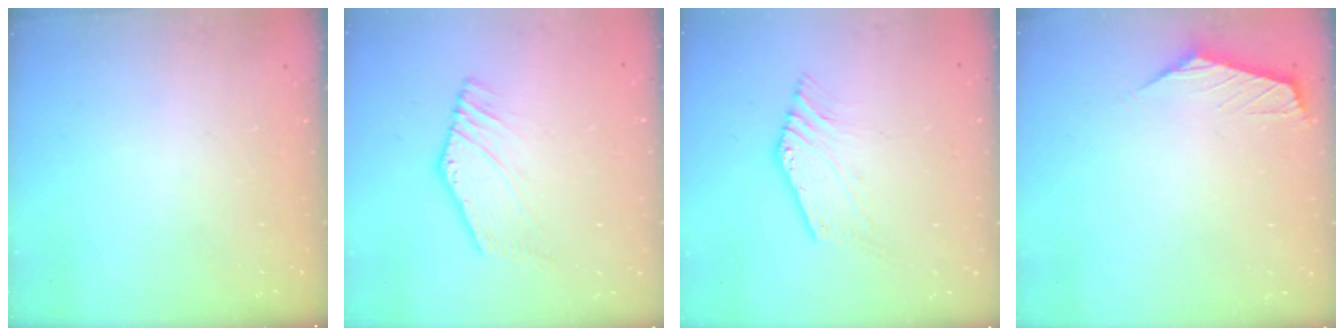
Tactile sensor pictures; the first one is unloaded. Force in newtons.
{"total": 1.0, "press": 0.4, "slide": 0.9}
{"total": 4.1, "press": 3.9, "slide": 1.1}
{"total": 0.8, "press": 0.7, "slide": 0.4}